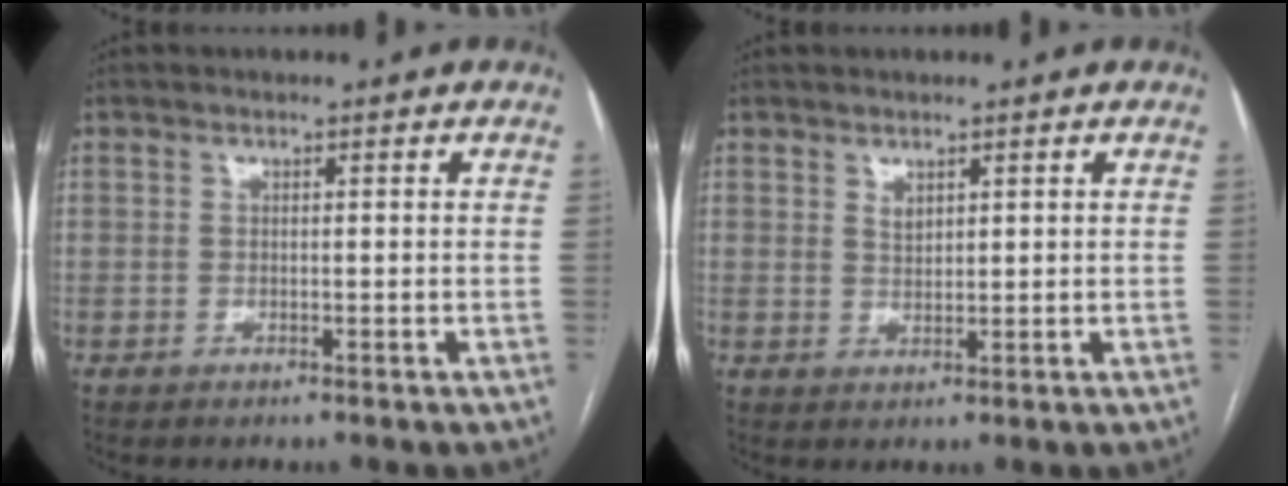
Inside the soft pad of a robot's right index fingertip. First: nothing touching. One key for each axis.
{"total": 1.5, "fx": 1.0, "fy": 0.8, "fz": 0.8, "tx": -0.014, "ty": -0.002, "tz": 0.024}